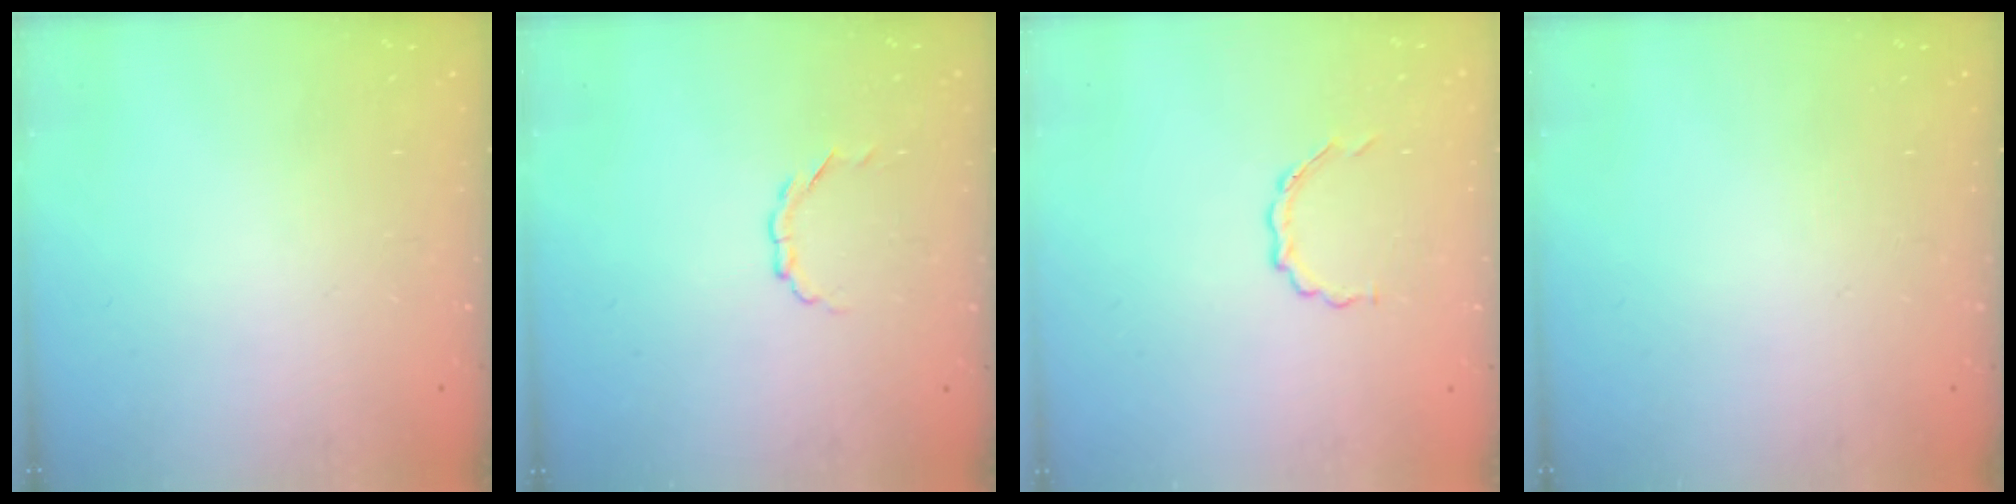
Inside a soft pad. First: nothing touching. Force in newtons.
{"total": 2.8, "press": 2.7, "slide": 0.8}
{"total": 3.3, "press": 3.1, "slide": 1.0}
{"total": 0.0}